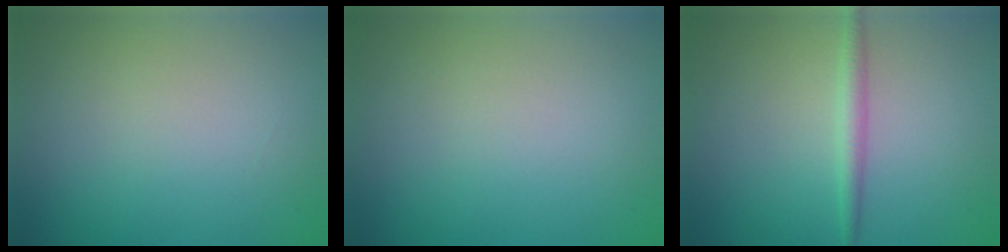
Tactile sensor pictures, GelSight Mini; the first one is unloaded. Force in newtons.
{"total": 0.0}
{"total": 1.8, "press": 1.8, "slide": 0.0}